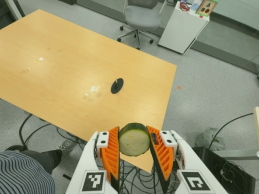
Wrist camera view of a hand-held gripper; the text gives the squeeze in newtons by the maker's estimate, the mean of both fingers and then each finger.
{"total": 12.5, "left": 11.9, "right": 13.1}